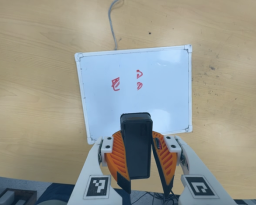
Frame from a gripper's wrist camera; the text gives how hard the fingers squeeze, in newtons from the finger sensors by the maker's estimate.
{"total": 10.5, "left": 10.0, "right": 11.1}